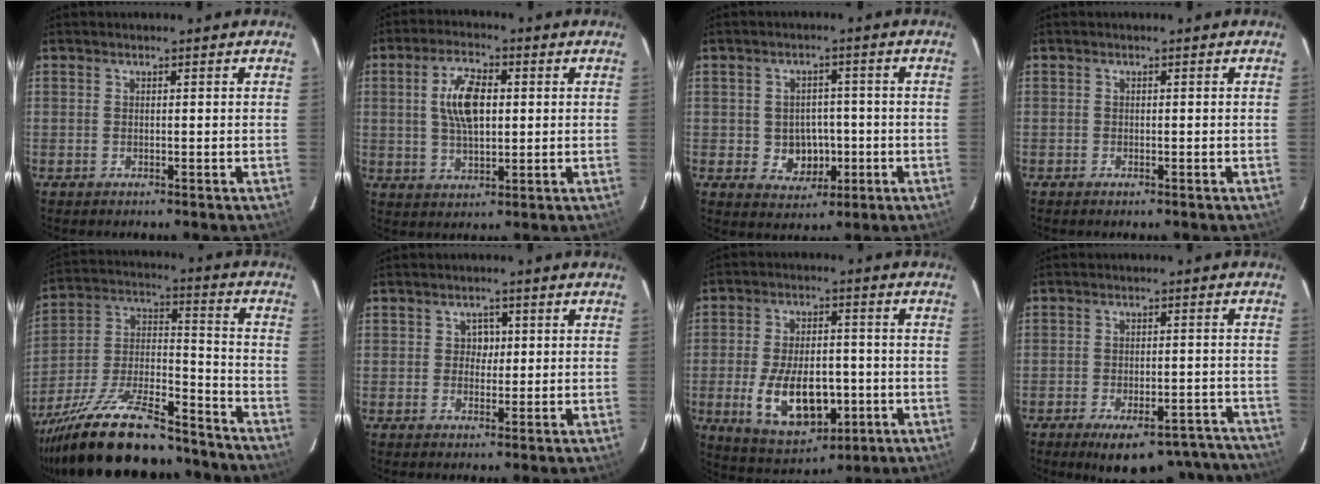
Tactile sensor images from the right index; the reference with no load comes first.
{"total": 8.8, "force": [1.4, 4.1, 7.6], "torque": [-0.145, 0.011, 0.028]}
{"total": 6.2, "force": [-1.2, 5.4, 2.7], "torque": [-0.059, 0.011, 0.000]}
{"total": 0.7, "force": [-0.6, 0.4, 0.3], "torque": [-0.007, -0.002, -0.011]}
{"total": 25.8, "force": [-20.2, 7.6, 14.1], "torque": [-0.271, -0.010, -0.314]}
{"total": 2.2, "force": [0.2, 2.1, 0.5], "torque": [-0.004, 0.010, 0.002]}
{"total": 14.9, "force": [-3.8, 8.1, 11.9], "torque": [-0.240, -0.009, -0.044]}
{"total": 17.3, "force": [-14.5, 6.3, 7.0], "torque": [-0.117, 0.017, -0.170]}